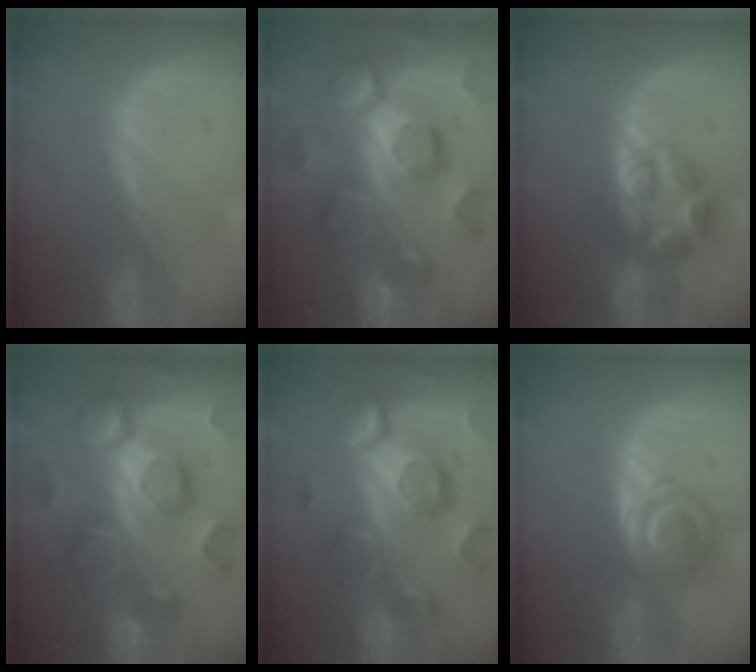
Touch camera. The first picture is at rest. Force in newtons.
{"total": 12.2, "press": 12.1, "slide": 0.9}
{"total": 6.1, "press": 6.1, "slide": 0.1}
{"total": 12.2, "press": 12.1, "slide": 0.9}
{"total": 12.3, "press": 10.6, "slide": 6.2}
{"total": 6.1, "press": 5.6, "slide": 2.5}